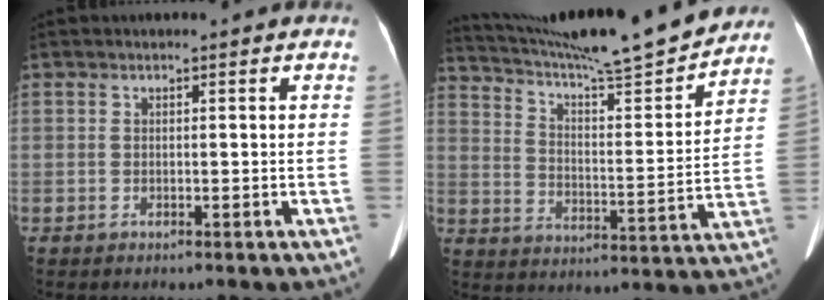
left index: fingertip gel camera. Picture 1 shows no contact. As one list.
[{"total": 22.1, "force": [20.2, 0.3, 8.9], "torque": [-0.155, -0.029, 0.297]}]